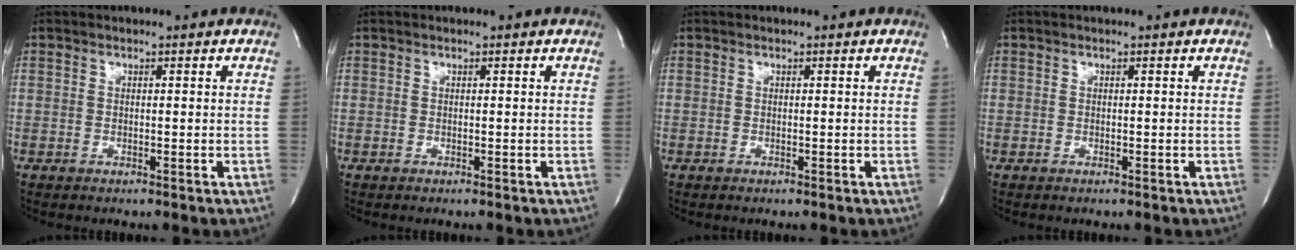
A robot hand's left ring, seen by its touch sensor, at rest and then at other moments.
{"total": 0.0}
{"total": 0.0}
{"total": 0.0}